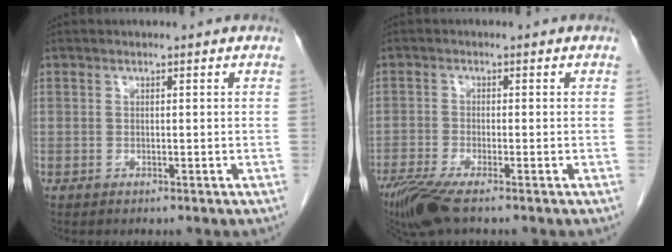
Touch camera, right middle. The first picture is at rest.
{"total": 6.0, "force": [-4.4, 0.5, 4.1], "torque": [-0.078, -0.018, -0.082]}